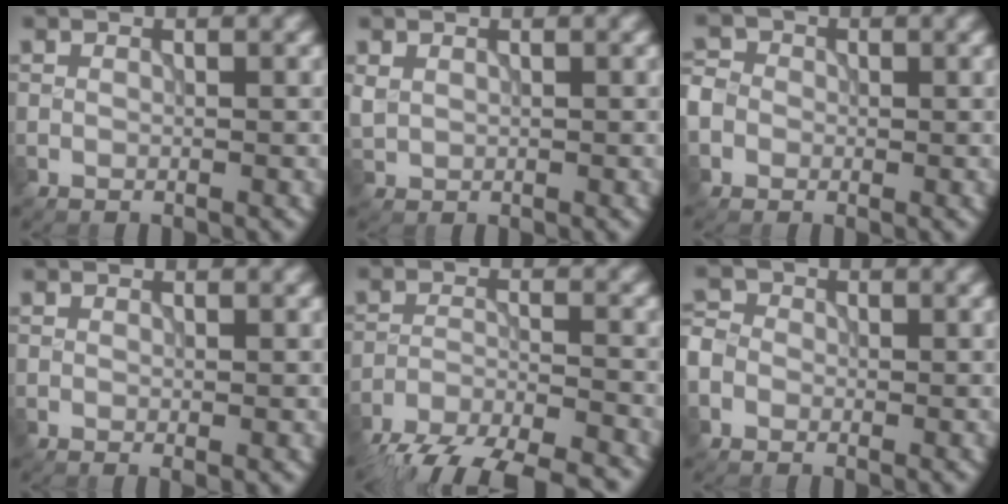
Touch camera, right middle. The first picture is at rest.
{"total": 1.0, "force": [0.5, 0.7, 0.5], "torque": [-0.015, 0.000, 0.015]}
{"total": 4.4, "force": [-0.9, 4.0, 1.6], "torque": [-0.031, 0.015, -0.040]}
{"total": 0.5, "force": [0.0, 0.1, 0.5], "torque": [-0.003, -0.003, -0.001]}
{"total": 10.2, "force": [-9.1, 2.5, 3.8], "torque": [-0.059, -0.021, -0.141]}
{"total": 3.7, "force": [-0.9, 3.4, 1.4], "torque": [-0.024, 0.016, -0.037]}